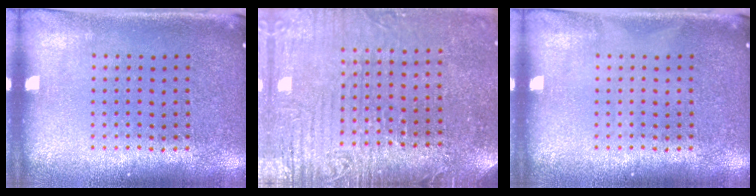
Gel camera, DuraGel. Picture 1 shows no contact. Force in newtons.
{"total": 3.8, "press": 3.5, "slide": 1.3}
{"total": 0.0}